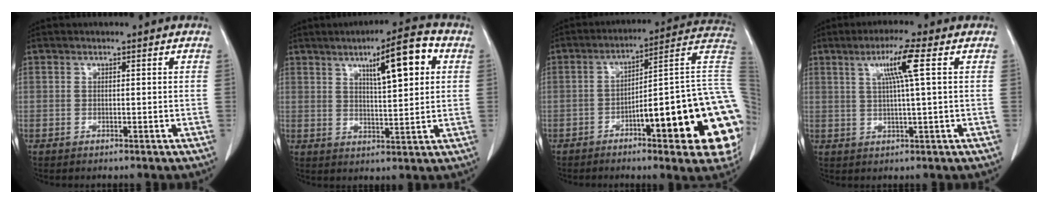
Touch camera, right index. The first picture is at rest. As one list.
[{"total": 9.8, "force": [3.8, 1.5, 8.9], "torque": [-0.134, 0.011, 0.058]}, {"total": 24.1, "force": [-5.9, 3.5, 23.1], "torque": [-0.205, 0.024, -0.073]}, {"total": 6.2, "force": [2.1, -0.9, 5.7], "torque": [-0.103, 0.005, 0.037]}]